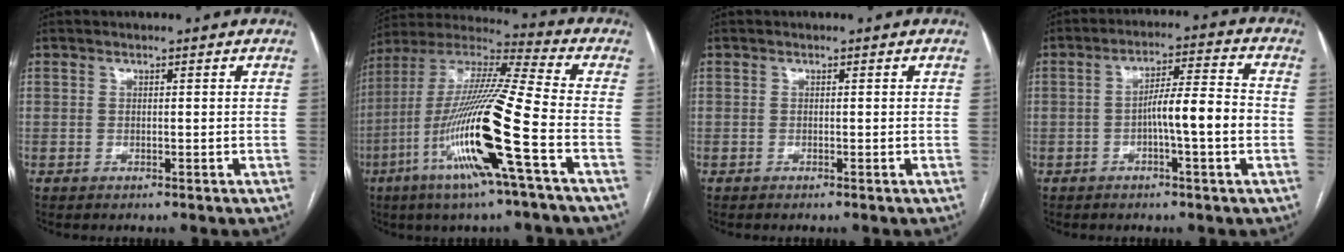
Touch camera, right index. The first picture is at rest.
{"total": 20.2, "force": [-7.0, -0.4, 18.9], "torque": [-0.394, -0.023, -0.144]}
{"total": 0.0}
{"total": 8.0, "force": [-1.6, 0.5, 7.9], "torque": [-0.129, 0.015, -0.029]}